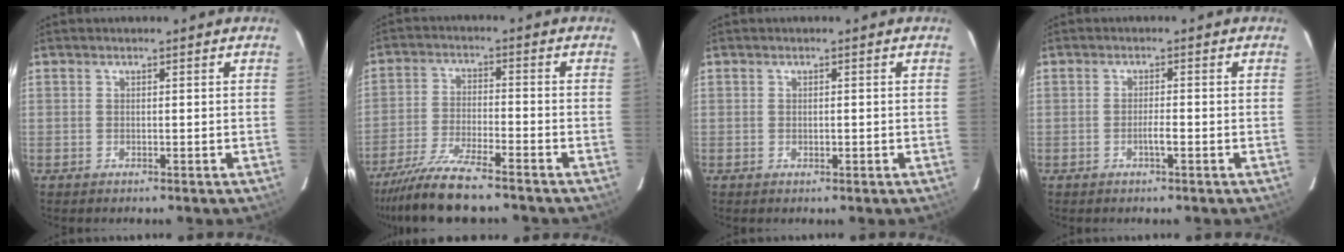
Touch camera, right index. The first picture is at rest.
{"total": 9.4, "force": [-8.0, 0.4, 5.0], "torque": [-0.087, -0.027, -0.140]}
{"total": 0.6, "force": [-0.1, 0.3, 0.5], "torque": [-0.013, -0.002, 0.001]}
{"total": 1.7, "force": [-0.7, 0.0, 1.5], "torque": [-0.030, 0.000, -0.013]}